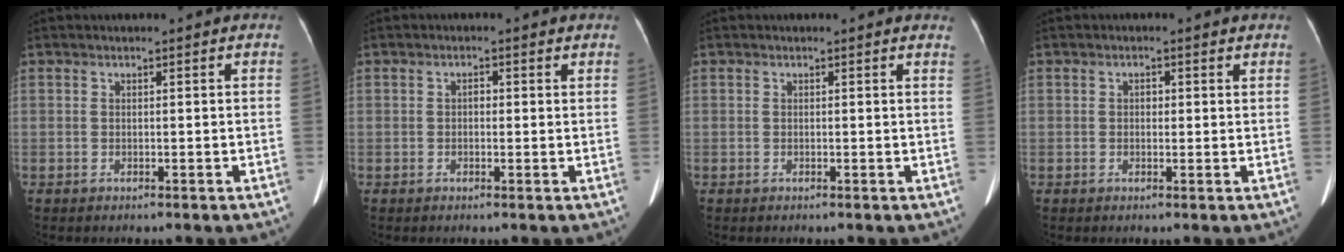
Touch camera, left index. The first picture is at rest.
{"total": 1.2, "force": [0.3, 0.9, 0.8], "torque": [-0.012, 0.007, 0.002]}
{"total": 2.8, "force": [2.7, 0.4, 0.7], "torque": [-0.007, -0.006, 0.011]}
{"total": 1.4, "force": [0.6, 1.0, 0.8], "torque": [-0.010, 0.007, 0.006]}